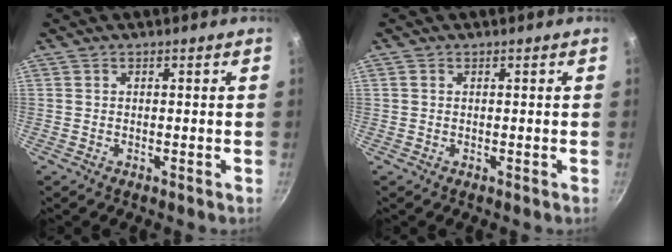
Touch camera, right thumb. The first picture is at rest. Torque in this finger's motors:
{"motor_torque": [0.12, -0.02, -0.19, 0.11, -0.04]}